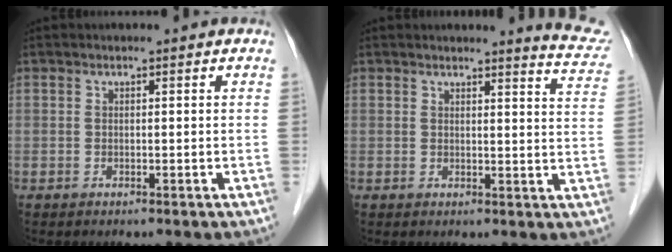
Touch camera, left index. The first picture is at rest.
{"total": 6.1, "force": [6.0, -0.1, 0.8], "torque": [-0.010, -0.045, 0.045]}